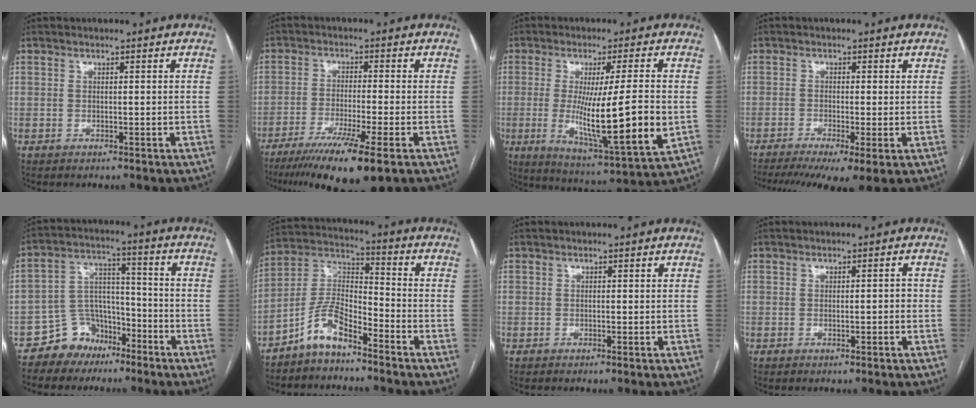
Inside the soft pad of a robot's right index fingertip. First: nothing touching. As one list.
[{"total": 12.7, "force": [-8.4, 0.3, 9.5], "torque": [-0.151, -0.036, -0.137]}, {"total": 16.3, "force": [-1.8, 0.4, 16.2], "torque": [-0.281, -0.038, -0.024]}, {"total": 9.0, "force": [-5.5, 1.9, 6.9], "torque": [-0.113, -0.015, -0.092]}, {"total": 8.3, "force": [-5.8, 5.8, 1.1], "torque": [-0.018, 0.037, -0.098]}, {"total": 8.0, "force": [-5.8, 2.7, 4.8], "torque": [-0.104, 0.018, -0.119]}, {"total": 0.0}, {"total": 1.8, "force": [-0.2, 0.5, 1.7], "torque": [-0.025, 0.003, 0.000]}]